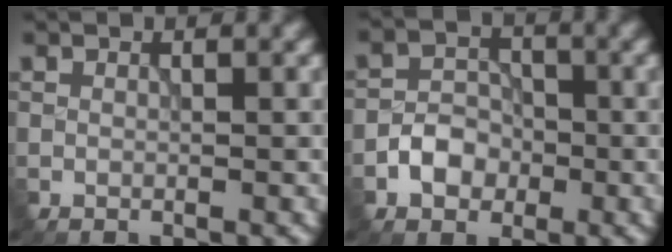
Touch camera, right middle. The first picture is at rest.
{"total": 3.0, "force": [-1.3, 2.3, 1.4], "torque": [-0.018, 0.005, -0.025]}